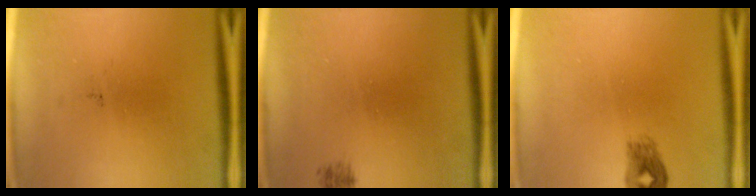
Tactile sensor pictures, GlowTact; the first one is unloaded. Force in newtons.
{"total": 0.7}
{"total": 1.8}